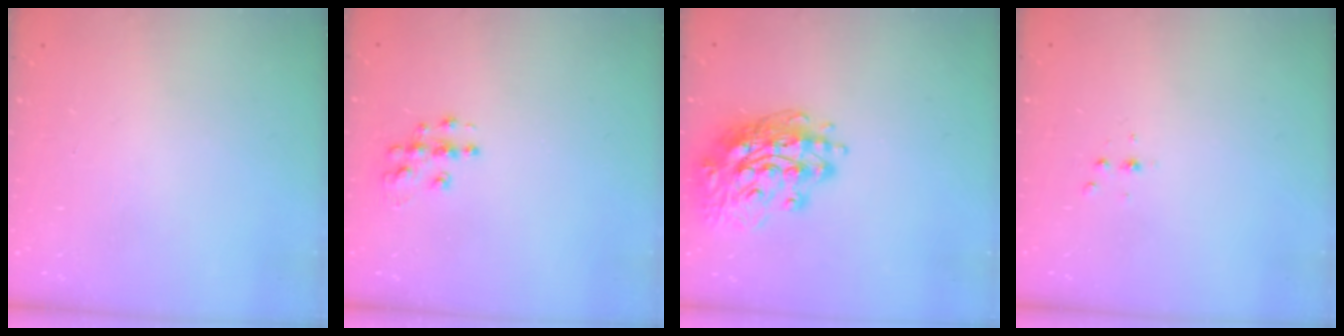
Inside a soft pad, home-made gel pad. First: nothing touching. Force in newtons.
{"total": 7.1, "press": 7.1, "slide": 0.3}
{"total": 15.7, "press": 15.7, "slide": 1.3}
{"total": 2.3, "press": 2.3, "slide": 0.3}